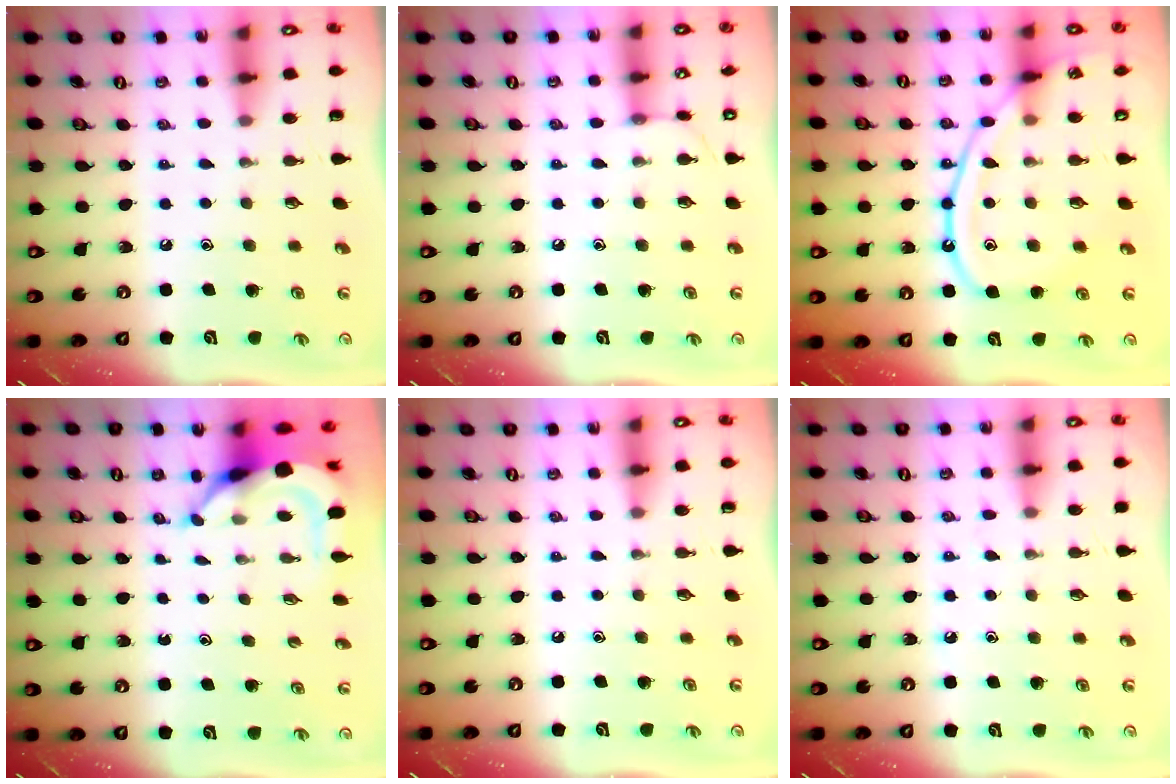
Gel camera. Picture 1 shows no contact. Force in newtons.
{"total": 4.3, "press": 4.3, "slide": 0.2}
{"total": 13.5, "press": 13.4, "slide": 1.2}
{"total": 6.1, "press": 6.0, "slide": 0.5}
{"total": 0.0}
{"total": 5.9, "press": 5.9, "slide": 0.7}